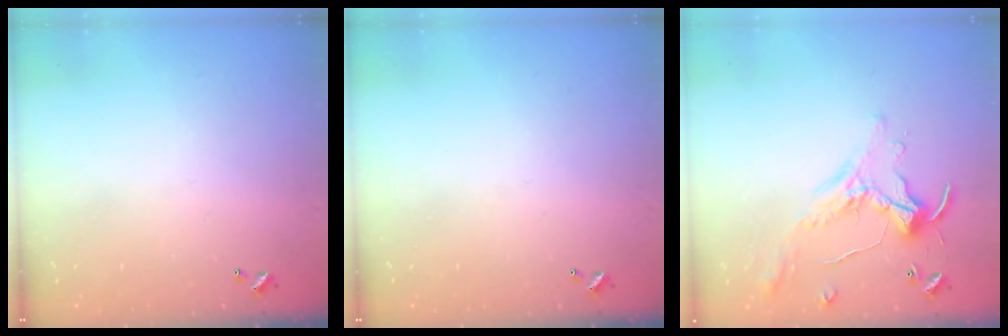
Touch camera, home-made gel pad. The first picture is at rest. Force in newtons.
{"total": 0.0}
{"total": 0.7, "press": 0.5, "slide": 0.4}